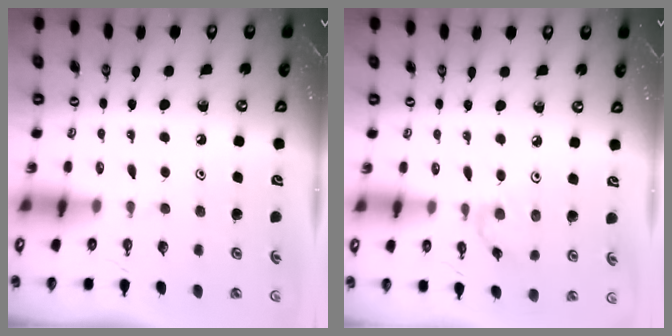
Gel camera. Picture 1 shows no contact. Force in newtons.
{"total": 2.0, "press": 2.0, "slide": 0.3}